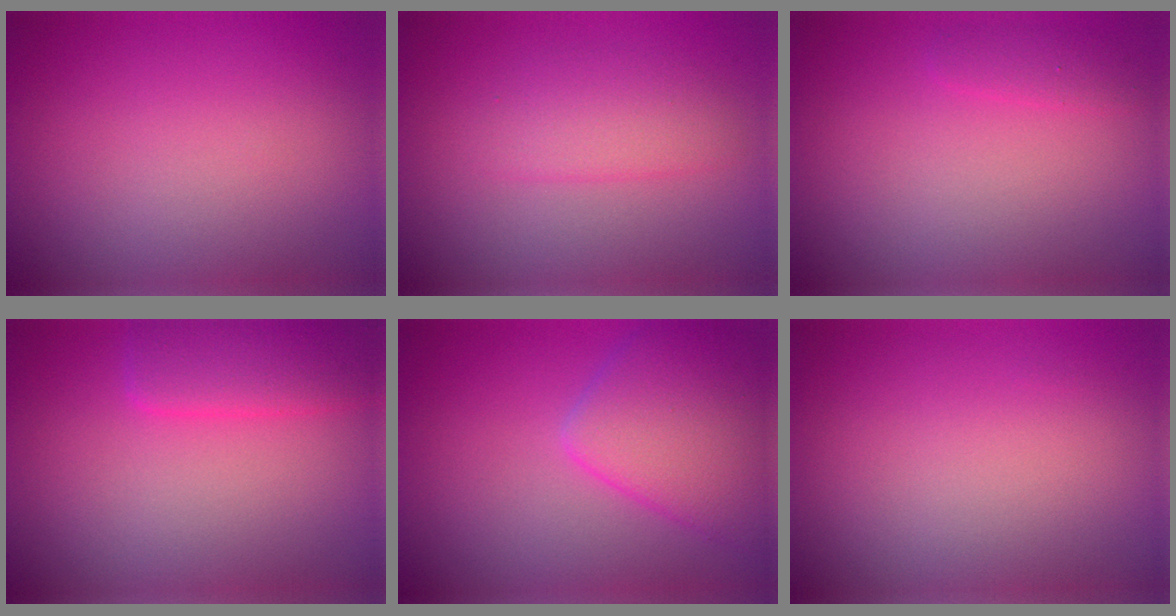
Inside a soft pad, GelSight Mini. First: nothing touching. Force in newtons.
{"total": 2.4, "press": 2.4, "slide": 0.0}
{"total": 1.1, "press": 1.1, "slide": 0.1}
{"total": 3.3, "press": 3.3, "slide": 0.2}
{"total": 5.8, "press": 5.8, "slide": 0.2}
{"total": 0.0}